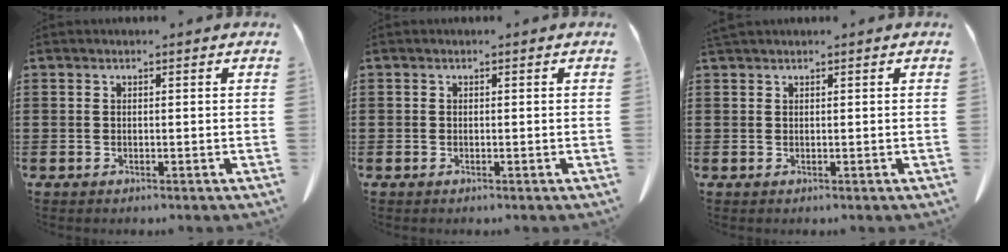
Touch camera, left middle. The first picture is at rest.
{"total": 0.0}
{"total": 0.6, "force": [0.6, 0.1, 0.1], "torque": [-0.005, 0.000, 0.012]}